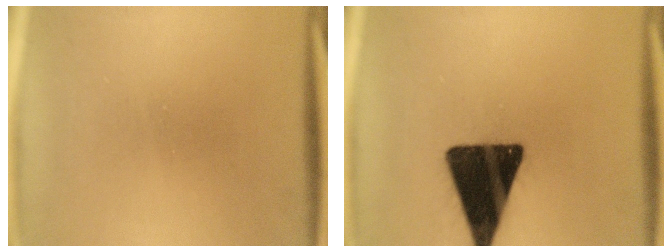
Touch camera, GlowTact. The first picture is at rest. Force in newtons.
{"total": 18.9}